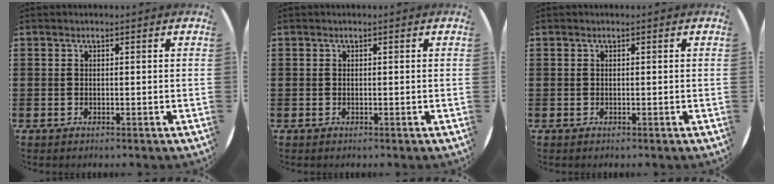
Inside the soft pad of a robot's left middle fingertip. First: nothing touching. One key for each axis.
{"total": 0.0}
{"total": 0.0}